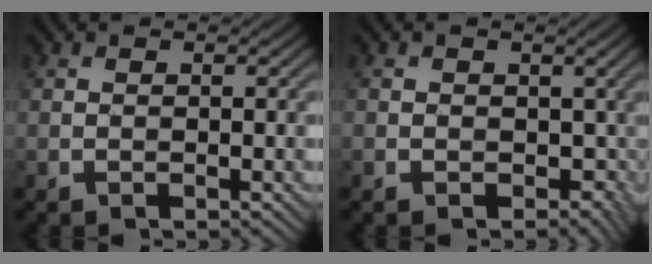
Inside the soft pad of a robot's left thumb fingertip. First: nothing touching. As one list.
[{"total": 2.5, "force": [-0.2, 2.4, 0.7], "torque": [-0.007, -0.011, -0.003]}]